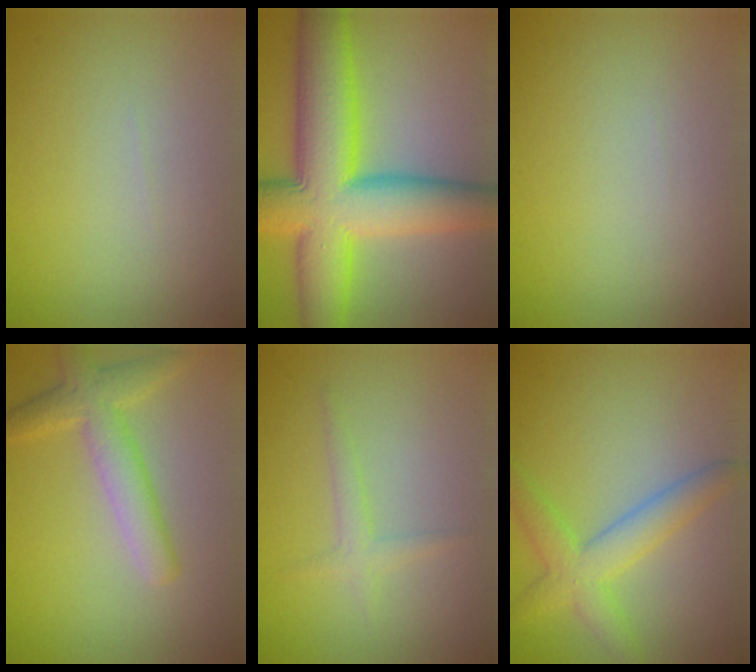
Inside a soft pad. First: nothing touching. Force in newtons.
{"total": 12.8, "press": 12.8, "slide": 0.3}
{"total": 0.0}
{"total": 3.9, "press": 3.8, "slide": 0.1}
{"total": 1.4, "press": 1.4, "slide": 0.1}
{"total": 2.9, "press": 2.9, "slide": 0.2}